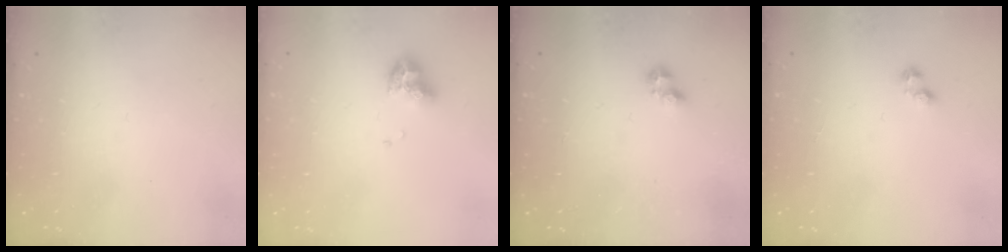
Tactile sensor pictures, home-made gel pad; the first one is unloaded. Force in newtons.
{"total": 9.1, "press": 9.1, "slide": 1.1}
{"total": 2.8, "press": 2.7, "slide": 0.5}
{"total": 1.2, "press": 1.0, "slide": 0.6}